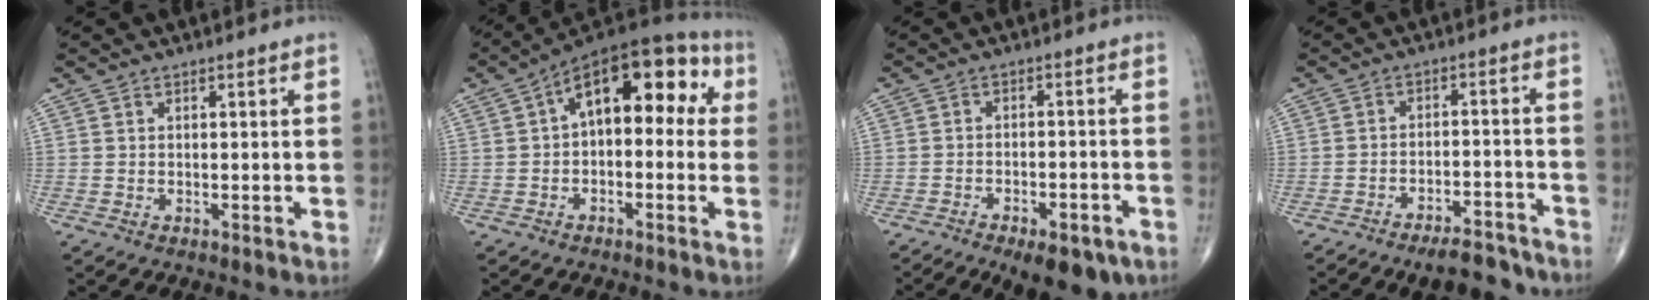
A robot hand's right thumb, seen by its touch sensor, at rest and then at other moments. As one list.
[{"total": 15.3, "force": [2.6, 8.2, 12.6], "torque": [-0.142, 0.045, 0.025]}, {"total": 12.1, "force": [-7.9, 5.1, 7.5], "torque": [-0.105, 0.027, -0.110]}, {"total": 8.7, "force": [-7.3, 3.0, 3.5], "torque": [-0.042, 0.054, -0.108]}]